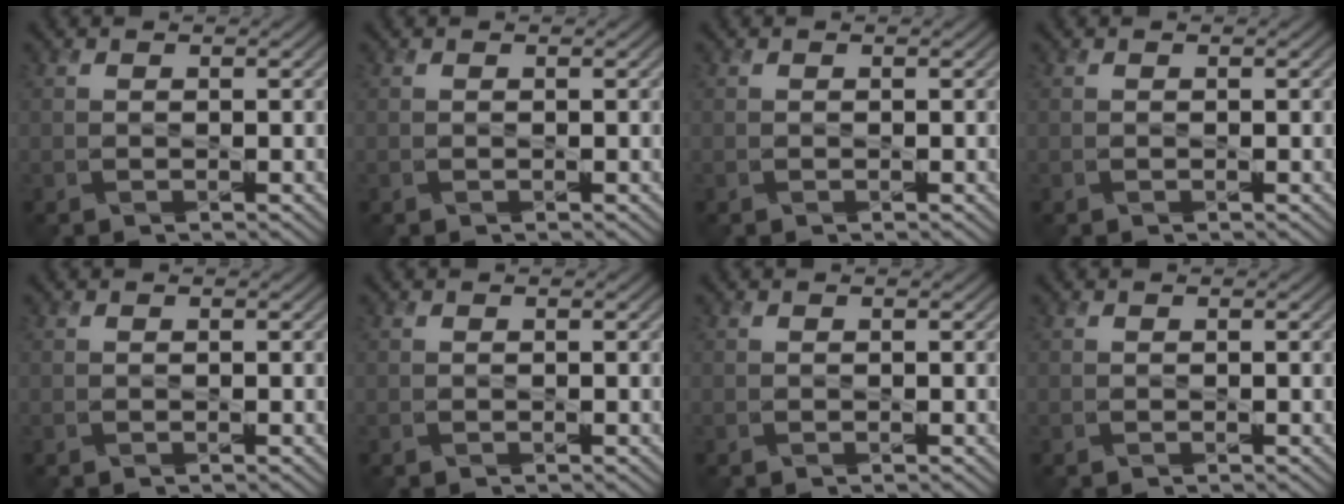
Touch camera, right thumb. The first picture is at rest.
{"total": 0.0}
{"total": 0.0}
{"total": 0.0}
{"total": 0.0}
{"total": 0.0}
{"total": 0.0}
{"total": 0.0}